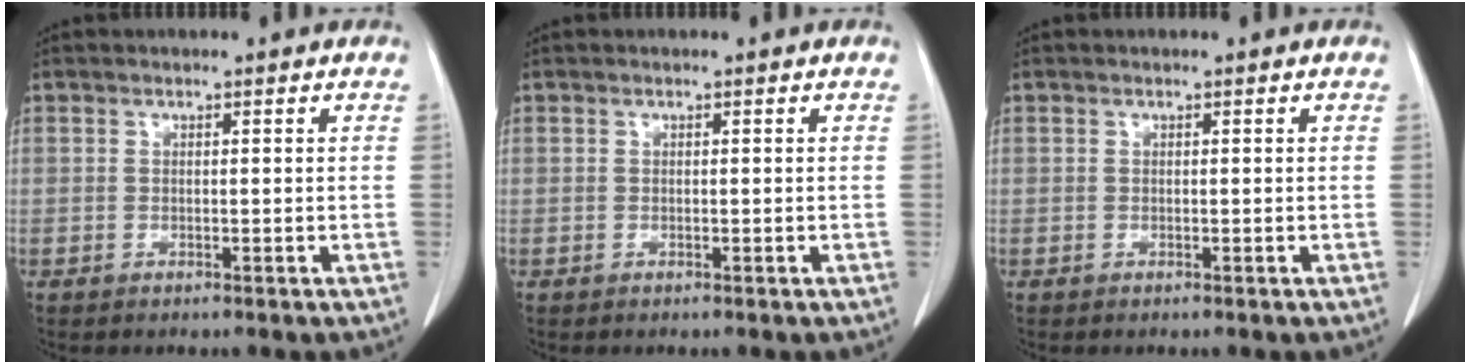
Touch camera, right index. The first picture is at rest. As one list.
[{"total": 0.0}, {"total": 0.0}]